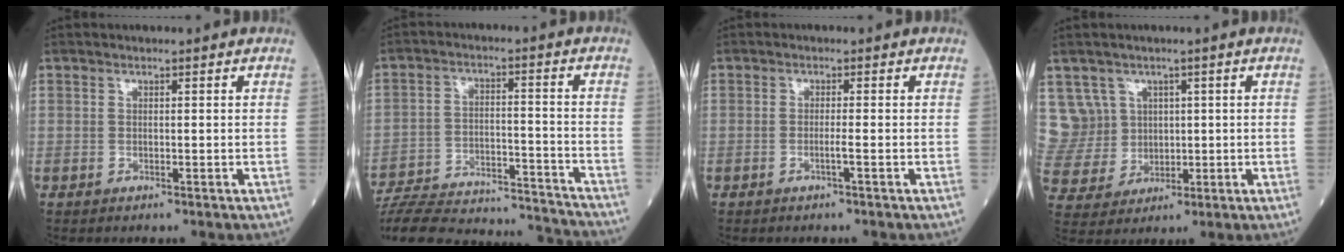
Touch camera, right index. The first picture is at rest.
{"total": 25.7, "force": [-24.3, 3.1, 7.8], "torque": [-0.138, -0.017, -0.344]}
{"total": 1.3, "force": [-0.6, -0.3, 1.1], "torque": [-0.020, 0.000, -0.013]}
{"total": 8.7, "force": [3.1, 8.1, 0.4], "torque": [-0.022, 0.042, 0.079]}